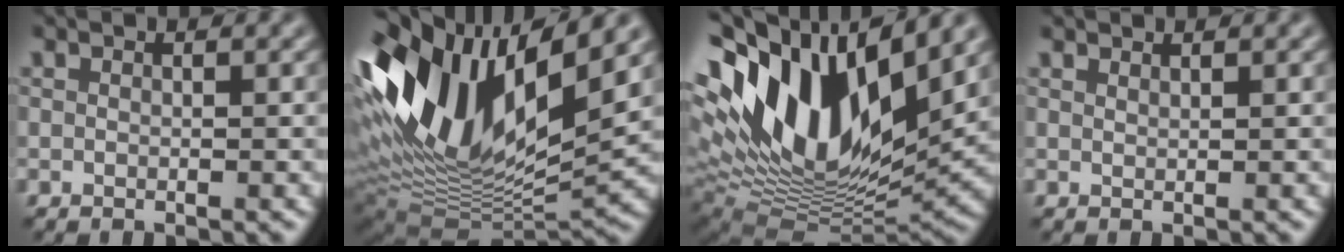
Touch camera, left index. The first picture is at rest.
{"total": 15.7, "force": [3.5, 7.6, 13.3], "torque": [-0.263, 0.015, 0.054]}
{"total": 16.5, "force": [5.5, 8.5, 13.0], "torque": [-0.254, 0.018, 0.086]}
{"total": 0.9, "force": [0.9, -0.1, 0.2], "torque": [-0.002, -0.002, 0.010]}